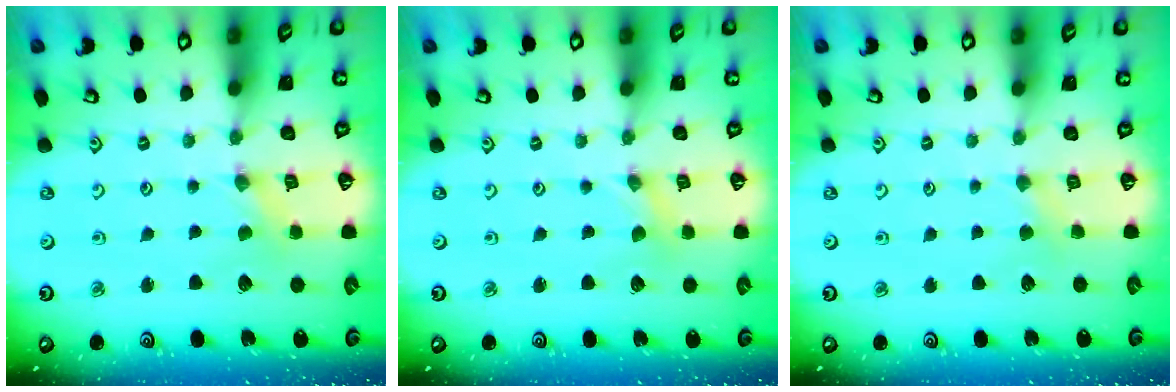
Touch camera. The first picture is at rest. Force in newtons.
{"total": 0.0}
{"total": 3.0, "press": 3.0, "slide": 0.5}